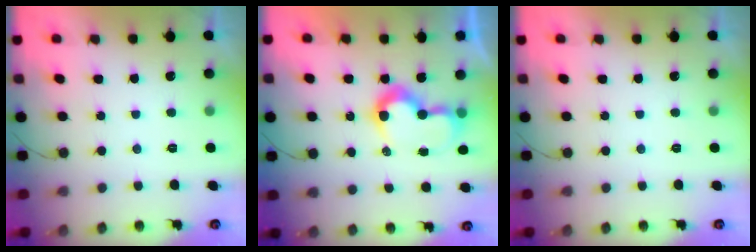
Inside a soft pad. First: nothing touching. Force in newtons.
{"total": 10.4, "press": 10.4, "slide": 0.5}
{"total": 0.0}